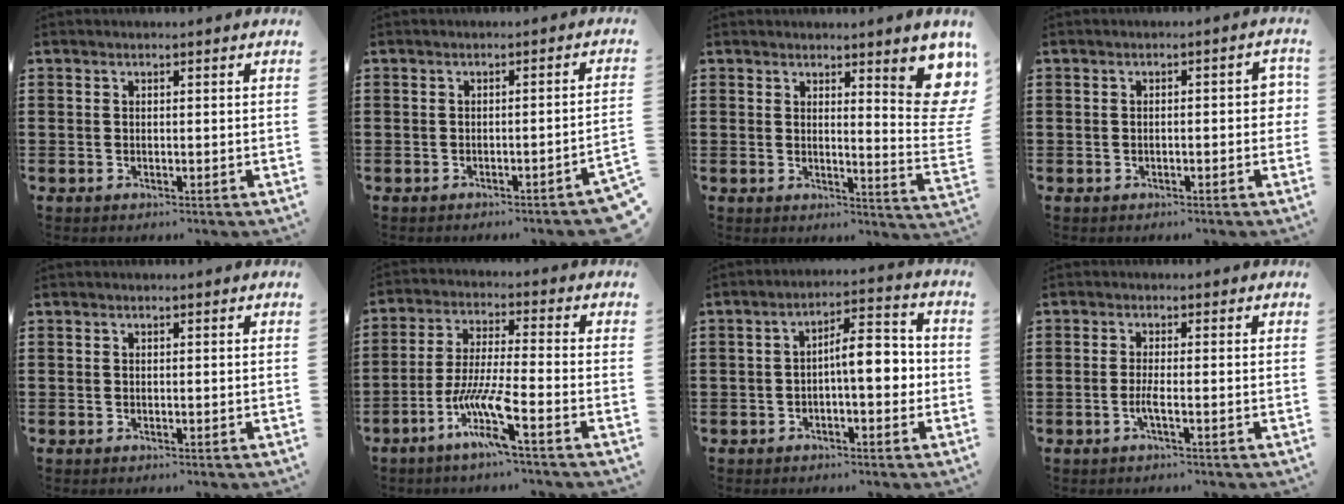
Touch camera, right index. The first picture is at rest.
{"total": 1.8, "force": [-1.4, -0.4, 1.1], "torque": [-0.019, -0.001, -0.028]}
{"total": 7.1, "force": [3.8, 1.0, 5.9], "torque": [-0.086, -0.034, 0.060]}
{"total": 2.3, "force": [-0.5, 0.5, 2.1], "torque": [-0.037, 0.001, -0.010]}
{"total": 0.0}
{"total": 9.0, "force": [-5.0, 0.6, 7.5], "torque": [-0.166, -0.012, -0.100]}
{"total": 6.7, "force": [-0.7, 2.3, 6.2], "torque": [-0.089, 0.001, -0.019]}
{"total": 2.2, "force": [-0.9, 0.0, 2.0], "torque": [-0.042, -0.004, -0.020]}